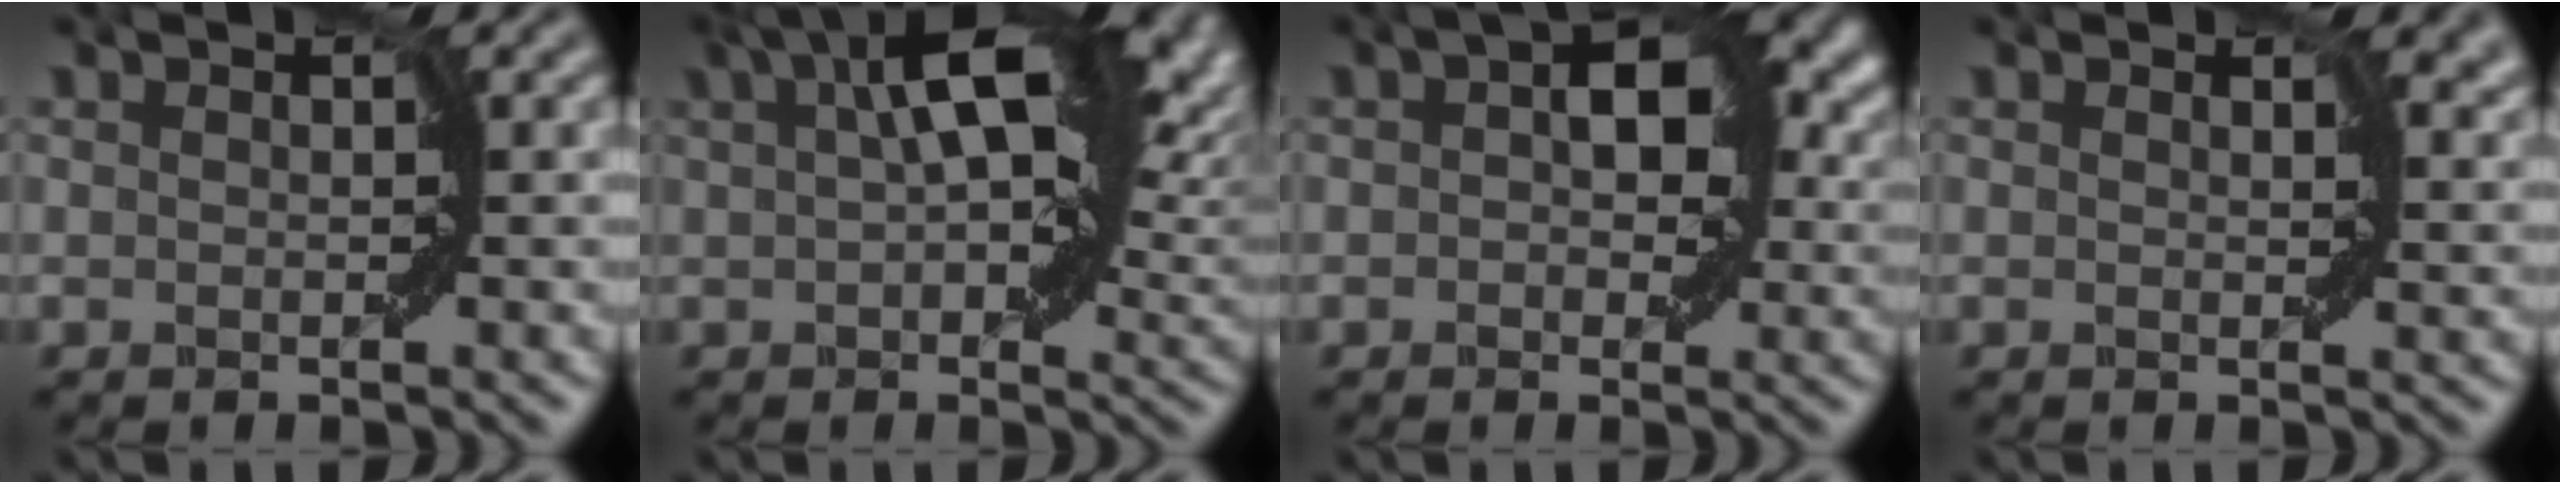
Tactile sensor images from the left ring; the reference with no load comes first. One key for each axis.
{"total": 12.5, "fx": 5.0, "fy": 5.0, "fz": 10.3, "tx": -0.157, "ty": 0.009, "tz": 0.075}
{"total": 8.4, "fx": 2.5, "fy": 4.8, "fz": 6.4, "tx": -0.082, "ty": 0.015, "tz": 0.026}
{"total": 2.5, "fx": 1.1, "fy": 1.6, "fz": 1.6, "tx": -0.018, "ty": -0.005, "tz": 0.016}